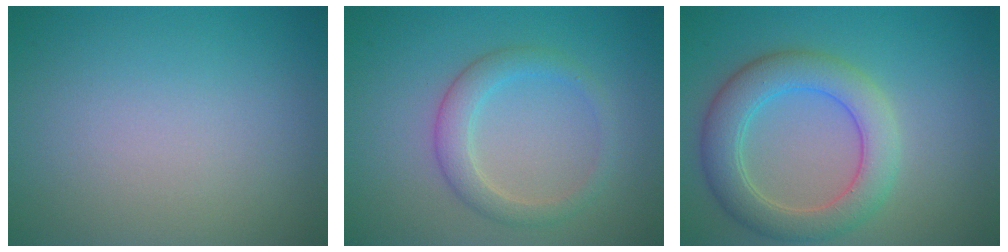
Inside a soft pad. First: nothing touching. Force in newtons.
{"total": 2.8, "press": 2.8, "slide": 0.2}
{"total": 5.5, "press": 5.4, "slide": 0.4}